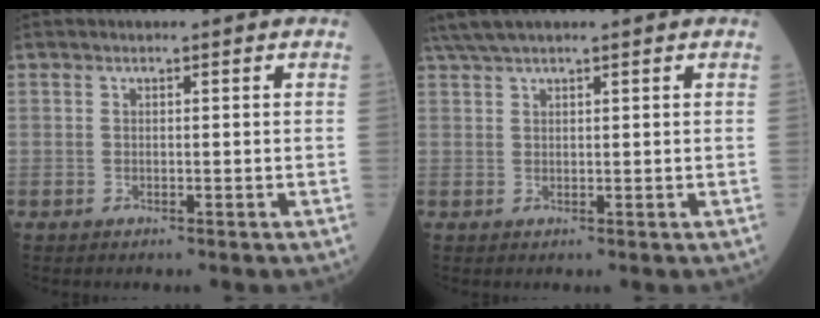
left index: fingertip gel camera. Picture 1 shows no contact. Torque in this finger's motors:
{"motor_torque": [0.52, -0.66, 0.12, 0.08]}